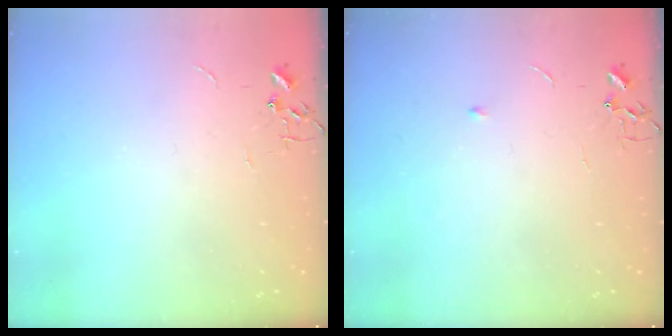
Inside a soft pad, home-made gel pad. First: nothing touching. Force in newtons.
{"total": 3.2, "press": 3.1, "slide": 0.5}